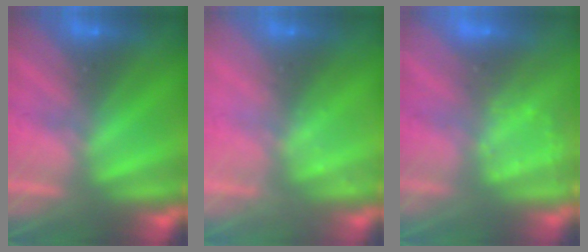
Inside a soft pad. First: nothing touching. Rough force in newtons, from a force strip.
{"total": 2.2}
{"total": 3.0}